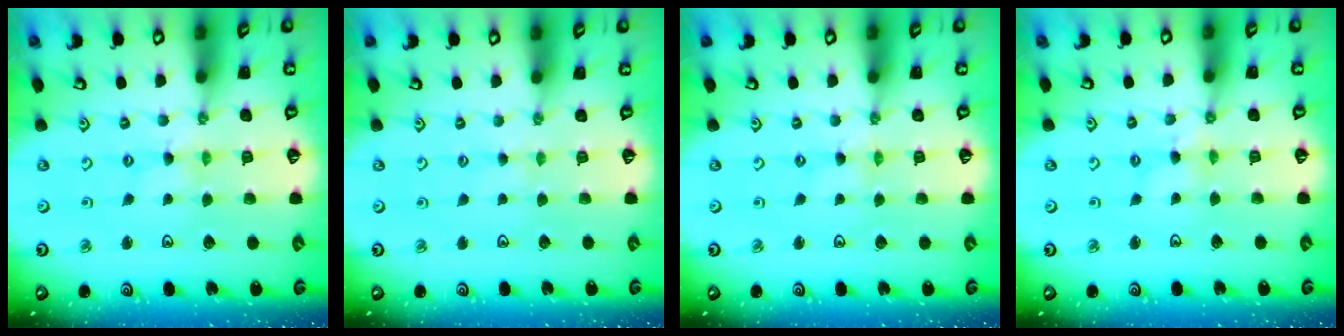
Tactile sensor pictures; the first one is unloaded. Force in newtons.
{"total": 1.7, "press": 1.7, "slide": 0.3}
{"total": 0.0}
{"total": 2.5, "press": 2.5, "slide": 0.3}